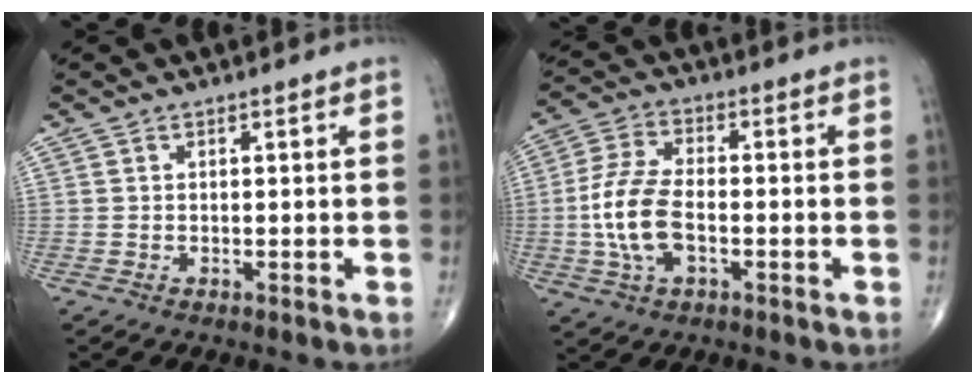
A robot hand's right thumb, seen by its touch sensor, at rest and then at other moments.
{"total": 10.7, "force": [-1.9, 5.5, 9.0], "torque": [-0.190, 0.016, -0.040]}